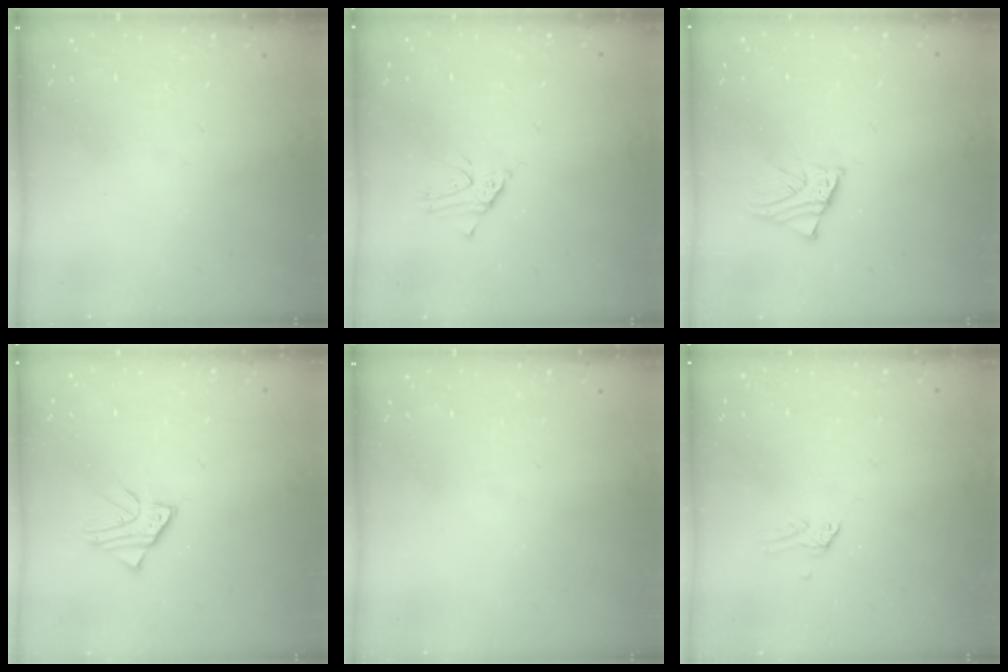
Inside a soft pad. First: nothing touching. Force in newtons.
{"total": 2.5, "press": 2.5, "slide": 0.2}
{"total": 2.2, "press": 2.2, "slide": 0.1}
{"total": 4.3, "press": 4.2, "slide": 0.4}
{"total": 0.0}
{"total": 0.0}